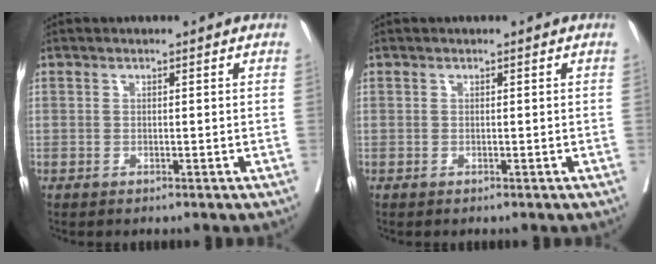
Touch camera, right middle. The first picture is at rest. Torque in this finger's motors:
{"motor_torque": [0.01, 0.02, 0.00, 0.00]}